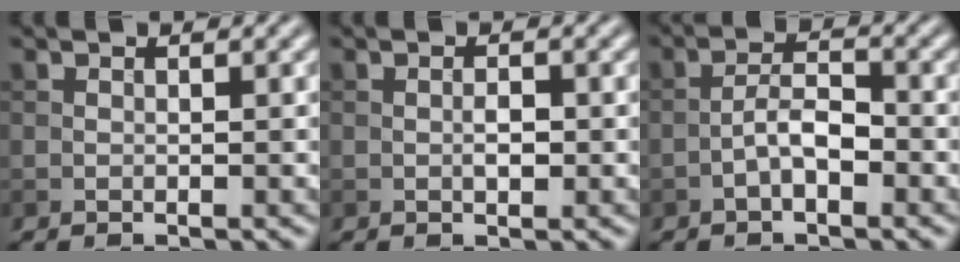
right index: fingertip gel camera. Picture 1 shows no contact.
{"total": 1.3, "force": [-0.1, 0.6, 1.1], "torque": [-0.020, 0.000, -0.002]}
{"total": 2.7, "force": [-1.3, 1.0, 2.2], "torque": [-0.039, 0.011, -0.028]}